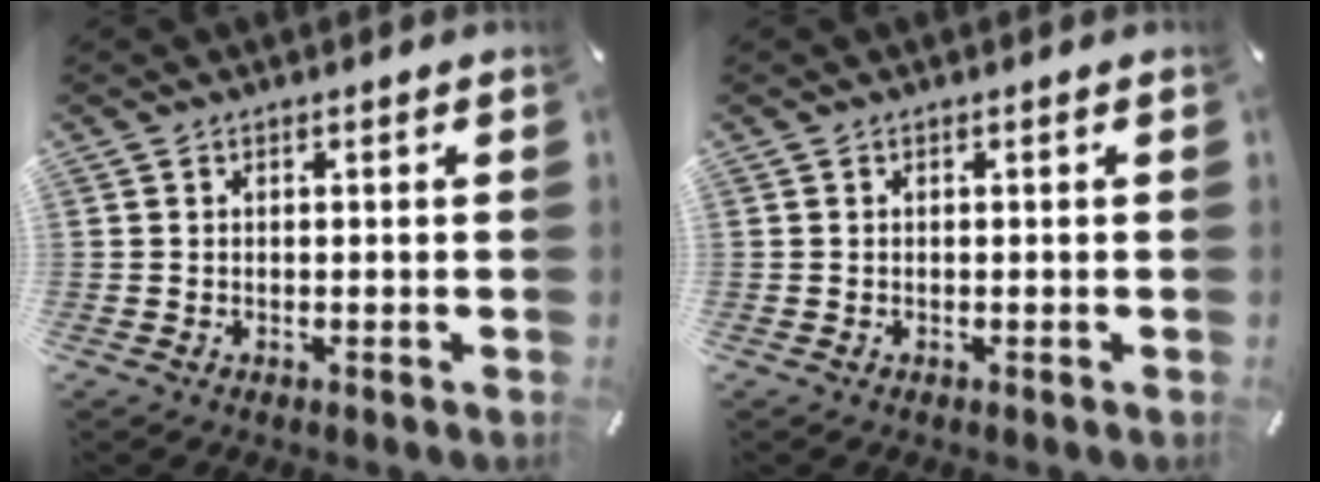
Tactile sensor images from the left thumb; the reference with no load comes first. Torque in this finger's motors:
{"motor_torque": [0.00, 0.00, 0.02, -0.02, 0.00]}